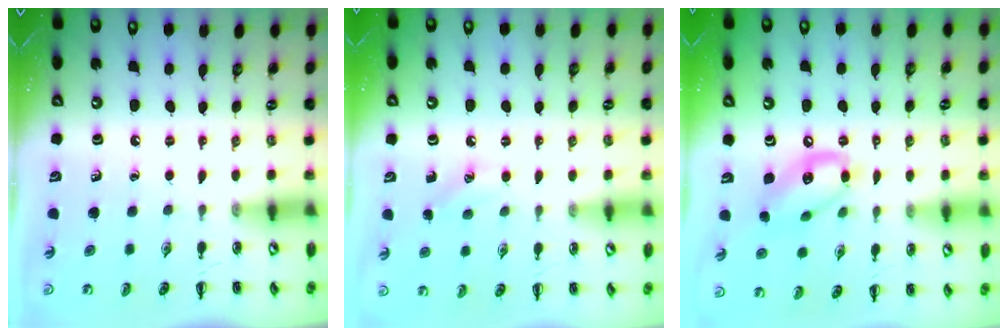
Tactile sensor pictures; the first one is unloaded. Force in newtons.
{"total": 6.7, "press": 6.5, "slide": 1.7}
{"total": 12.3, "press": 12.0, "slide": 2.6}